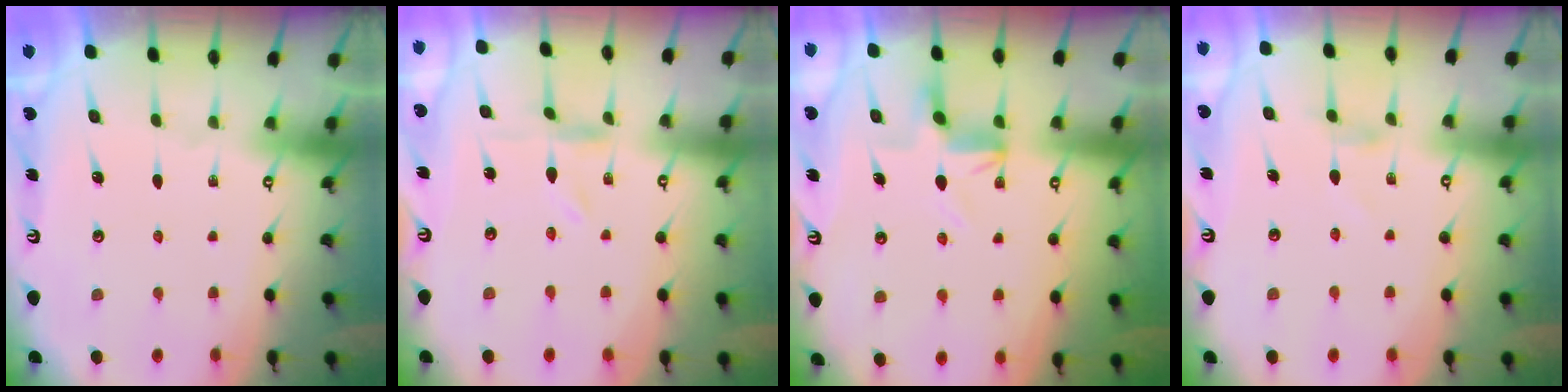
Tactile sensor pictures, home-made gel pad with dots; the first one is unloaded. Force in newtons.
{"total": 0.0}
{"total": 5.7, "press": 5.4, "slide": 1.9}
{"total": 1.6, "press": 1.5, "slide": 0.3}